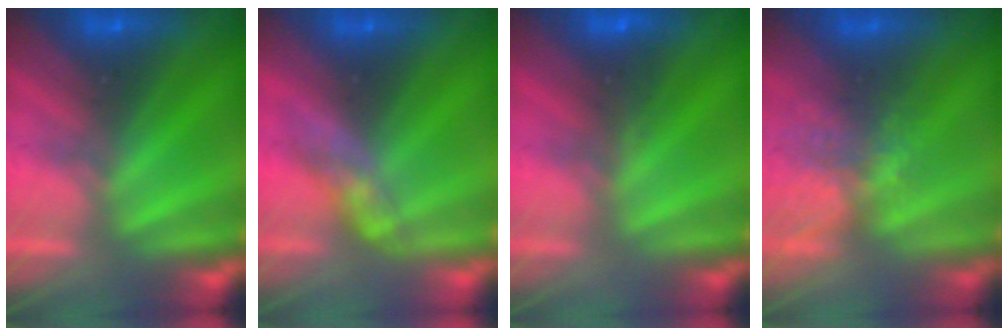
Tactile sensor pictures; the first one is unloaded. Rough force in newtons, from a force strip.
{"total": 2.7}
{"total": 2.9}
{"total": 3.6}